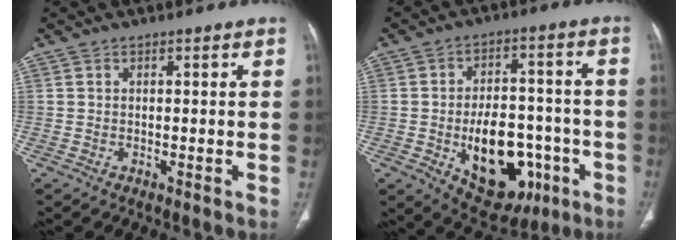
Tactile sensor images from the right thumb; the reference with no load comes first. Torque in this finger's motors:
{"motor_torque": [3.23, 1.83, 1.53, -0.69, 0.43]}